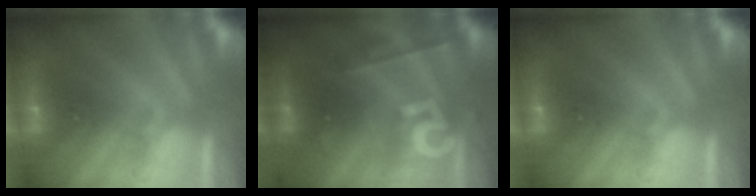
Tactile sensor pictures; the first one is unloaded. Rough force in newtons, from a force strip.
{"total": 2.5}
{"total": 0.0}